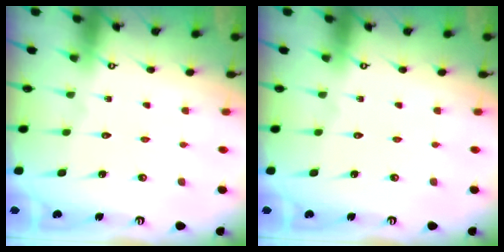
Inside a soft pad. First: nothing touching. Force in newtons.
{"total": 0.0}